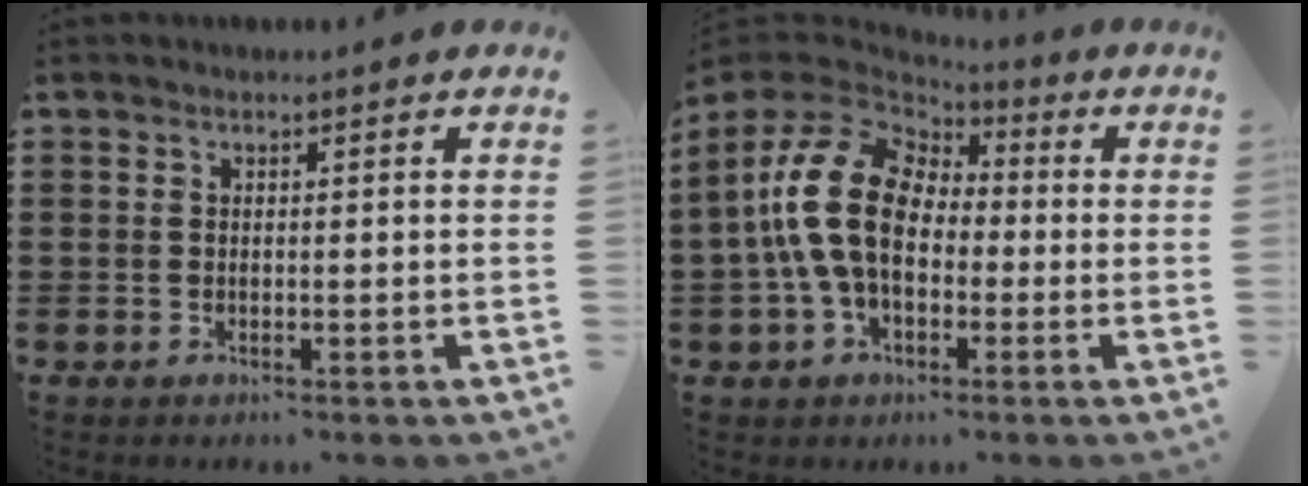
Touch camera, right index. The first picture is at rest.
{"total": 14.2, "force": [0.0, 9.2, 10.9], "torque": [-0.266, 0.011, -0.008]}